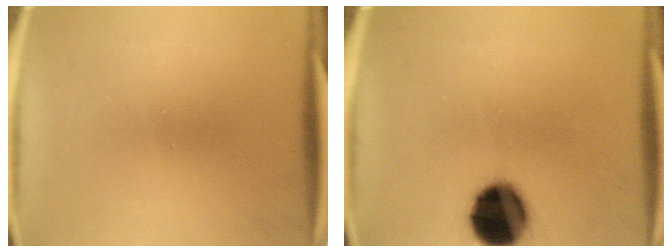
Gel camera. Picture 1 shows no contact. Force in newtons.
{"total": 16.1}